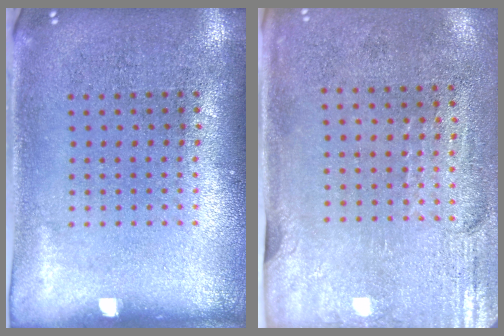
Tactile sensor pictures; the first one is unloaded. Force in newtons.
{"total": 2.9, "press": 2.5, "slide": 1.5}